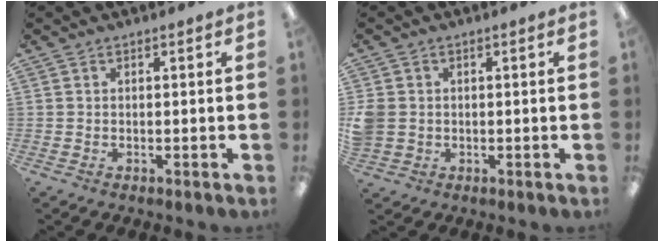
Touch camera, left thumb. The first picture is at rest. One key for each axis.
{"total": 3.9, "fx": 0.0, "fy": 3.6, "fz": 1.5, "tx": -0.035, "ty": 0.006, "tz": 0.001}